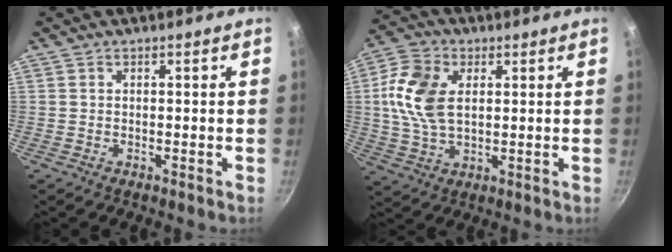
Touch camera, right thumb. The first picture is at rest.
{"total": 11.8, "force": [2.1, 7.4, 9.0], "torque": [-0.167, 0.004, 0.033]}